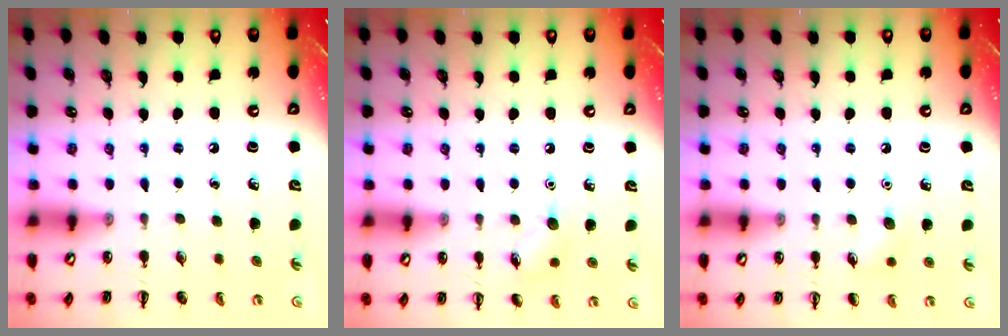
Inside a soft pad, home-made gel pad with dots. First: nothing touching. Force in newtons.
{"total": 5.9, "press": 5.7, "slide": 1.6}
{"total": 5.5, "press": 5.2, "slide": 1.6}